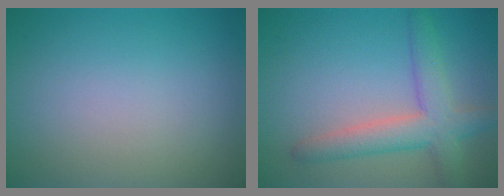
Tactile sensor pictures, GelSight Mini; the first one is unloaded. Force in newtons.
{"total": 4.9, "press": 4.9, "slide": 0.3}